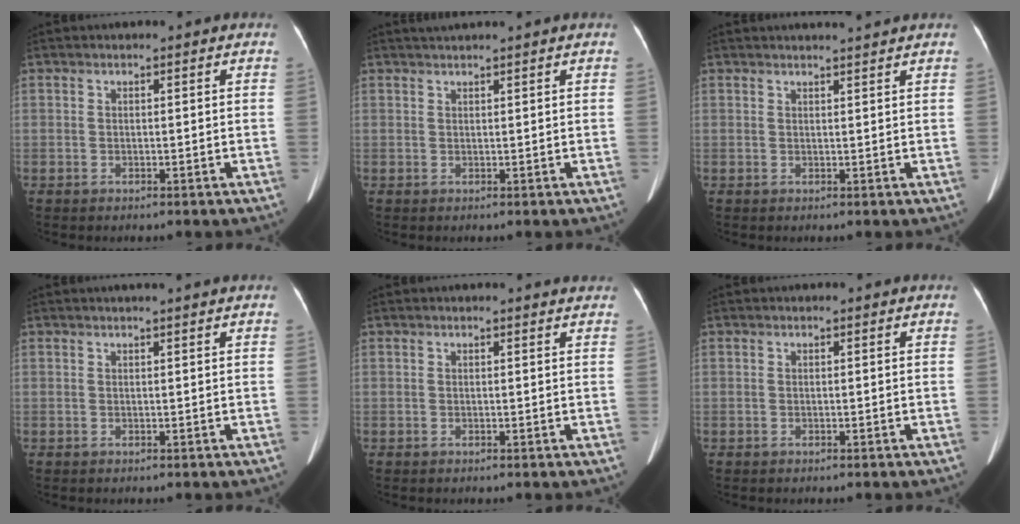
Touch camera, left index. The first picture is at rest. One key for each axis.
{"total": 2.0, "fx": 1.7, "fy": -0.7, "fz": 0.8, "tx": -0.011, "ty": 0.017, "tz": 0.038}
{"total": 2.6, "fx": 2.5, "fy": -0.7, "fz": 0.7, "tx": -0.011, "ty": 0.003, "tz": 0.035}
{"total": 2.3, "fx": 1.9, "fy": -0.5, "fz": 1.2, "tx": -0.014, "ty": 0.012, "tz": 0.029}
{"total": 1.7, "fx": 1.7, "fy": -0.1, "fz": 0.2, "tx": -0.012, "ty": -0.002, "tz": 0.013}
{"total": 0.0}